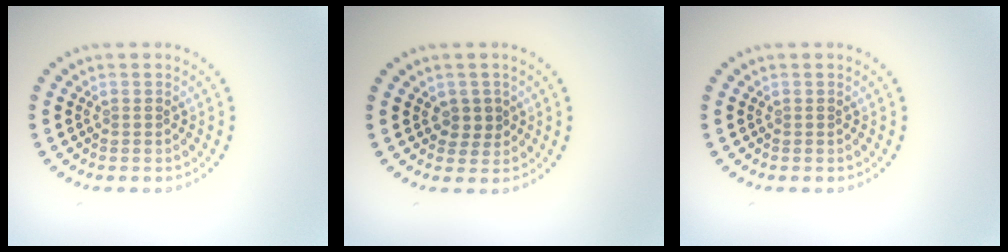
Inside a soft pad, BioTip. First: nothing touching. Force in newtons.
{"total": 1.6, "press": 1.4, "slide": 0.9}
{"total": 0.0}